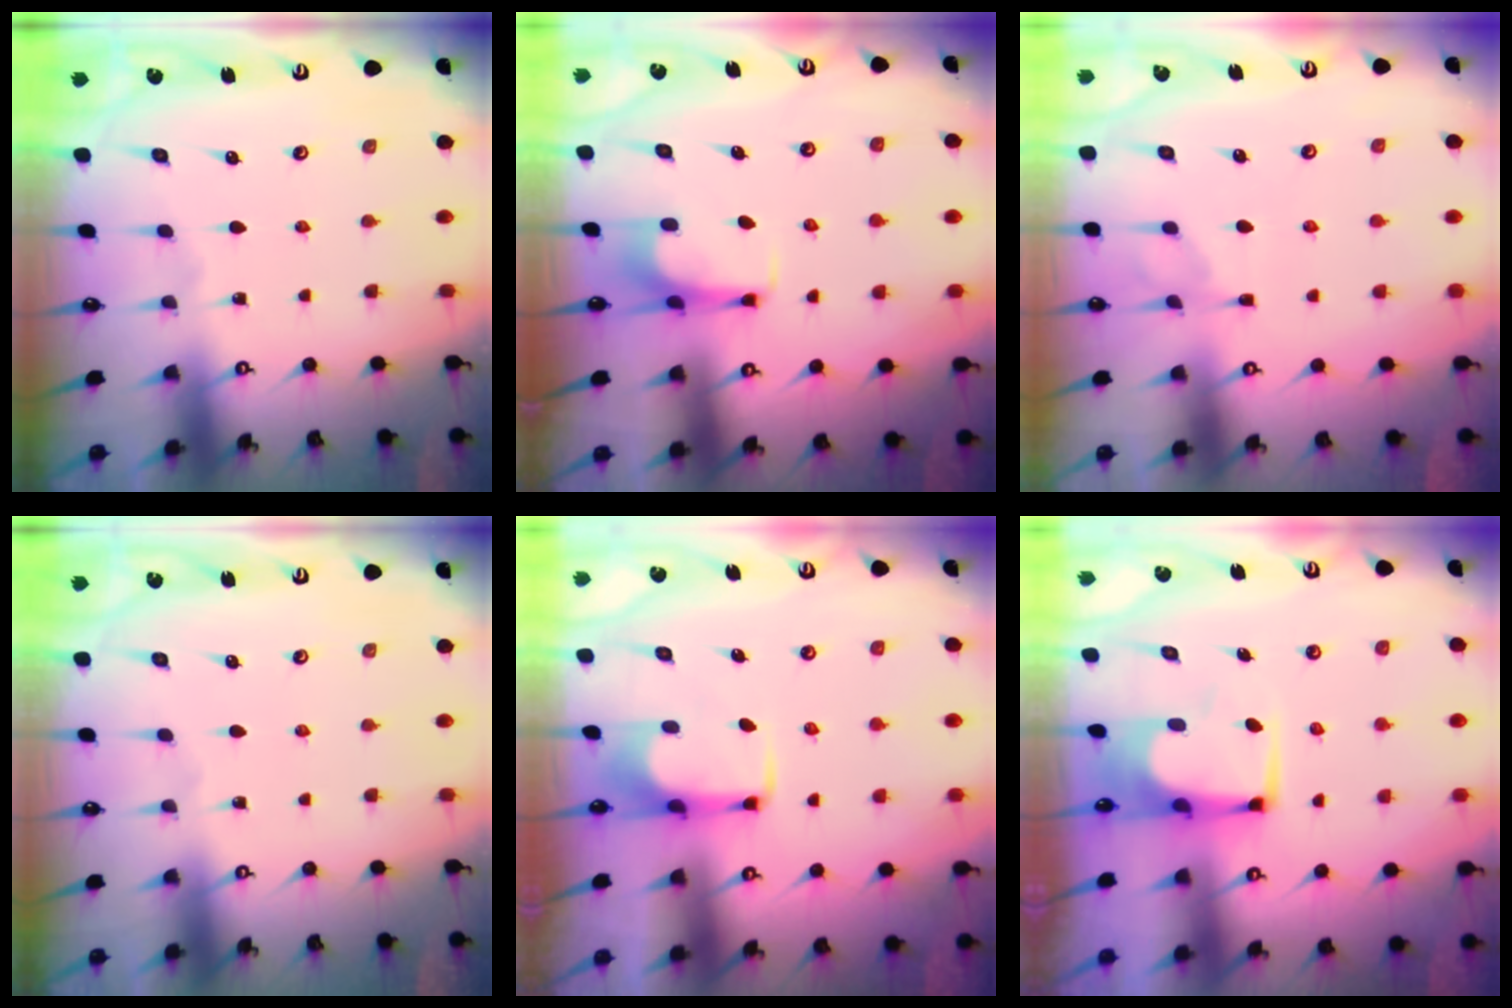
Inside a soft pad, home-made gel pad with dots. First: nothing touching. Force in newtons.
{"total": 5.0, "press": 4.9, "slide": 1.0}
{"total": 1.6, "press": 1.0, "slide": 1.2}
{"total": 0.0}
{"total": 2.1, "press": 2.1, "slide": 0.5}
{"total": 1.6, "press": 1.5, "slide": 0.2}